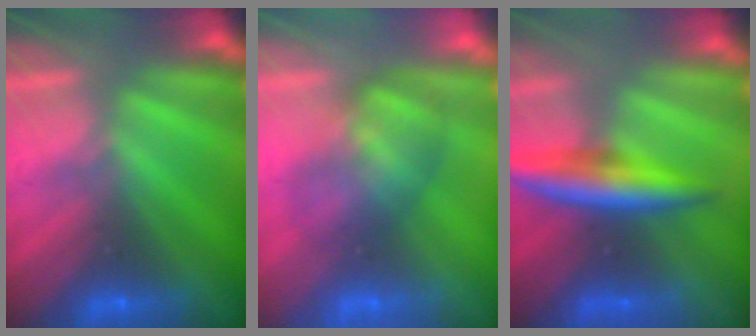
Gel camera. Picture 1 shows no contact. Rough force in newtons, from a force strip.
{"total": 3.5}
{"total": 5.9}